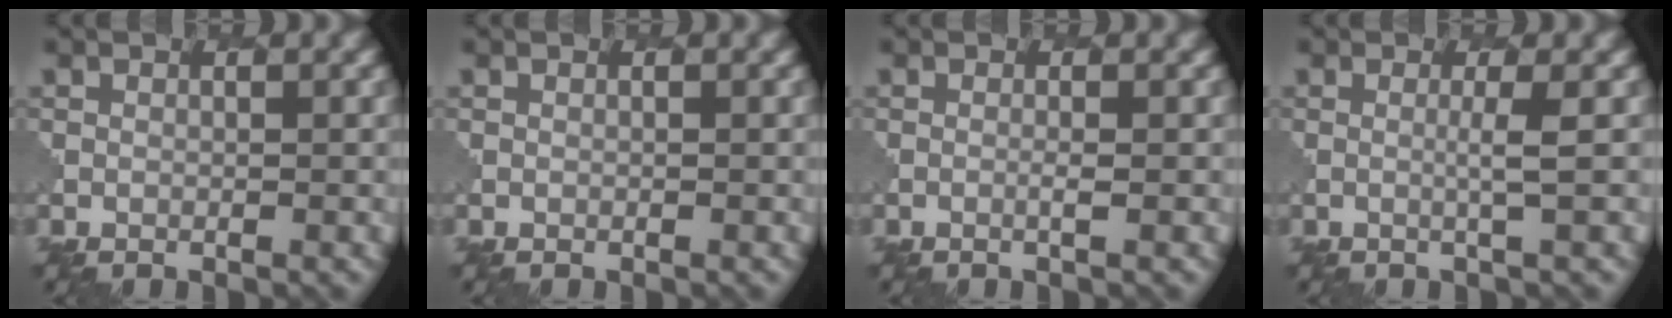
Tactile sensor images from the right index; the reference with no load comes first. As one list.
[{"total": 0.0}, {"total": 0.8, "force": [0.1, 0.2, 0.8], "torque": [-0.008, 0.004, -0.004]}, {"total": 1.5, "force": [0.4, 0.1, 1.4], "torque": [-0.022, -0.002, -0.002]}]